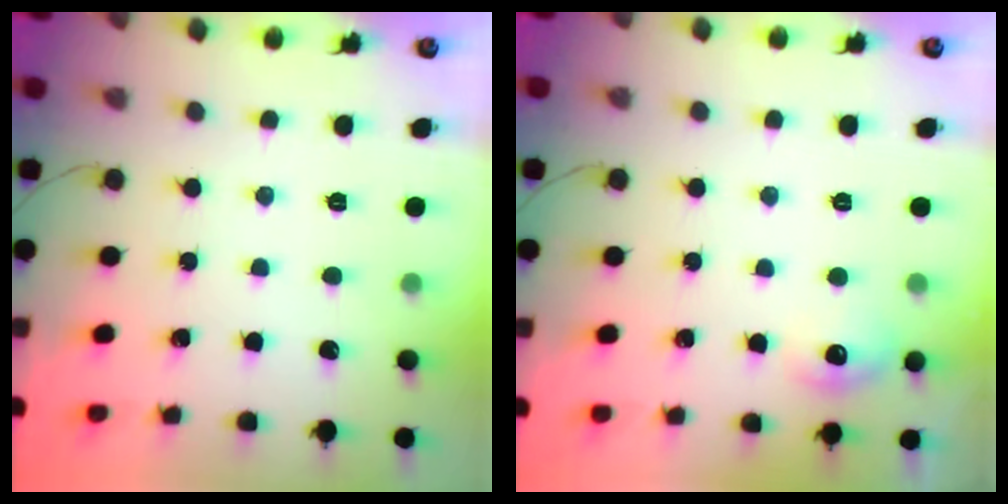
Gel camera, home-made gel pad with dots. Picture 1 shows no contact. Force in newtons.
{"total": 7.5, "press": 7.4, "slide": 1.5}